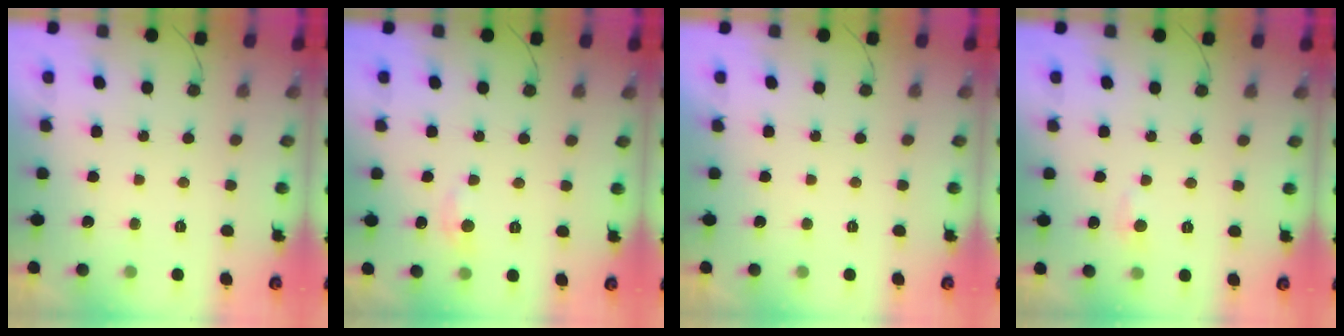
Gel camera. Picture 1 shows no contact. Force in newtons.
{"total": 4.5, "press": 4.5, "slide": 0.6}
{"total": 0.0}
{"total": 4.6, "press": 4.5, "slide": 0.7}